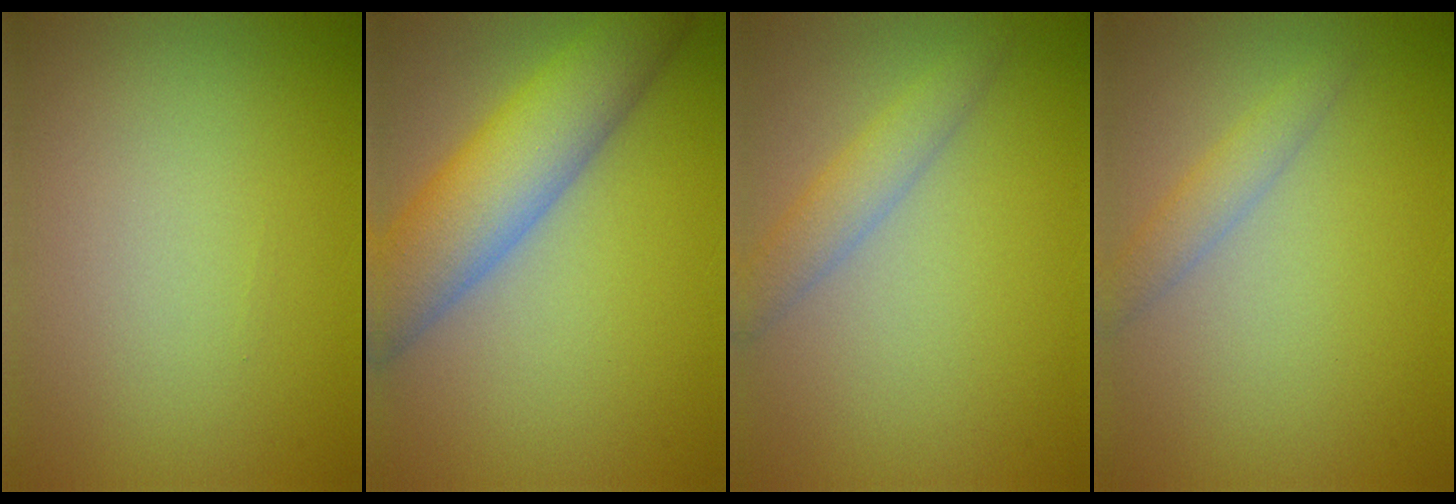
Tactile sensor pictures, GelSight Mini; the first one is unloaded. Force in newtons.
{"total": 7.8, "press": 7.8, "slide": 0.6}
{"total": 2.6, "press": 2.6, "slide": 0.2}
{"total": 1.9, "press": 1.9, "slide": 0.0}